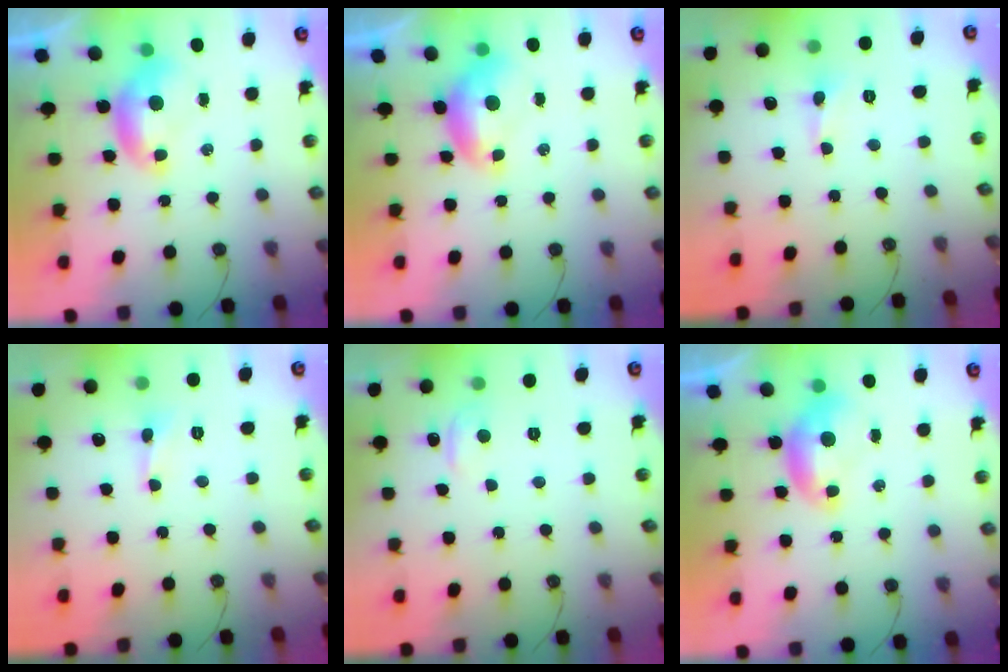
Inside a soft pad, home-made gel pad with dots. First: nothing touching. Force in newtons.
{"total": 0.6, "press": 0.1, "slide": 0.6}
{"total": 0.0}
{"total": 1.9, "press": 1.8, "slide": 0.6}
{"total": 0.5, "press": 0.3, "slide": 0.4}
{"total": 0.0}